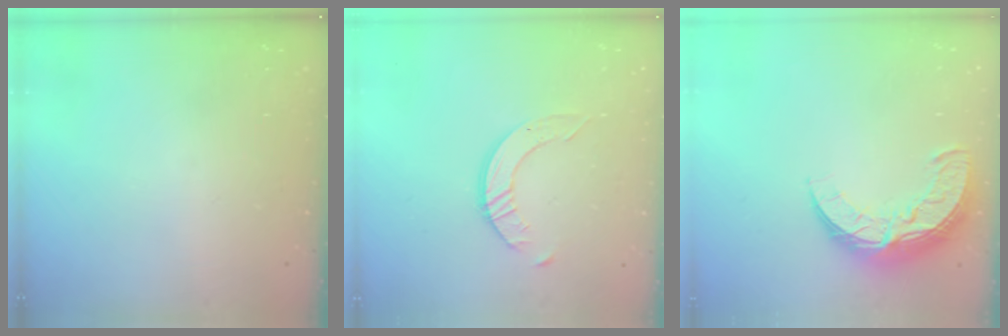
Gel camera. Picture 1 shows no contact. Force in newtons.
{"total": 4.2, "press": 4.2, "slide": 0.4}
{"total": 11.4, "press": 11.3, "slide": 0.8}